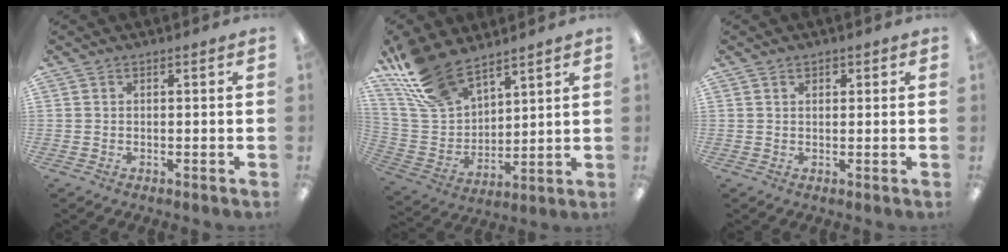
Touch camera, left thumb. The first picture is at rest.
{"total": 16.7, "force": [13.1, 7.7, 6.9], "torque": [-0.168, -0.061, 0.249]}
{"total": 1.5, "force": [0.6, 1.1, 0.9], "torque": [-0.011, 0.001, 0.010]}